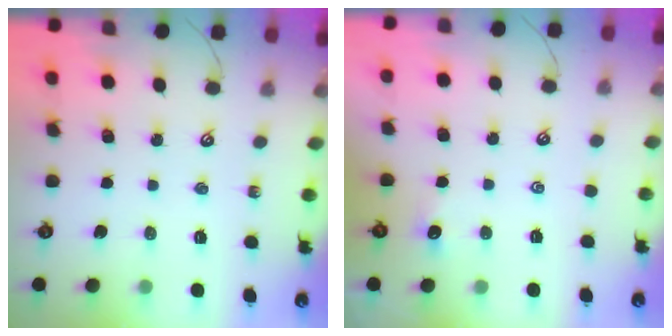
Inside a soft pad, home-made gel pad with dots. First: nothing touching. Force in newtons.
{"total": 0.0}